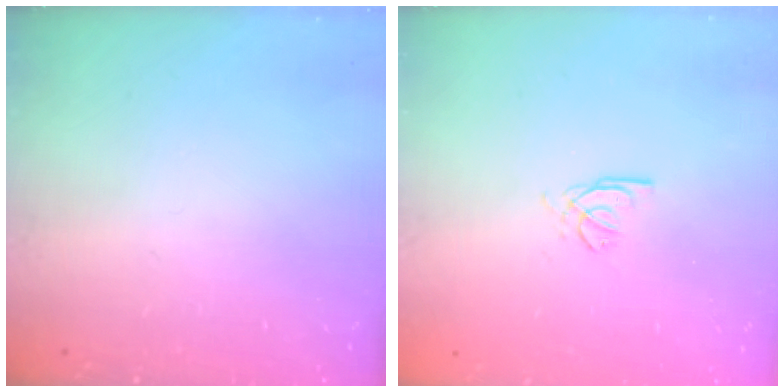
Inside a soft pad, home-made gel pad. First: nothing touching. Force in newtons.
{"total": 2.7, "press": 2.7, "slide": 0.4}